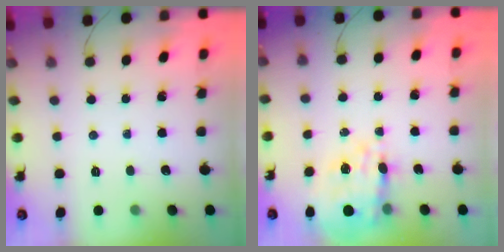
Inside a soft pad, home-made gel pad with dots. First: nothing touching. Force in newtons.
{"total": 14.7, "press": 14.2, "slide": 3.8}